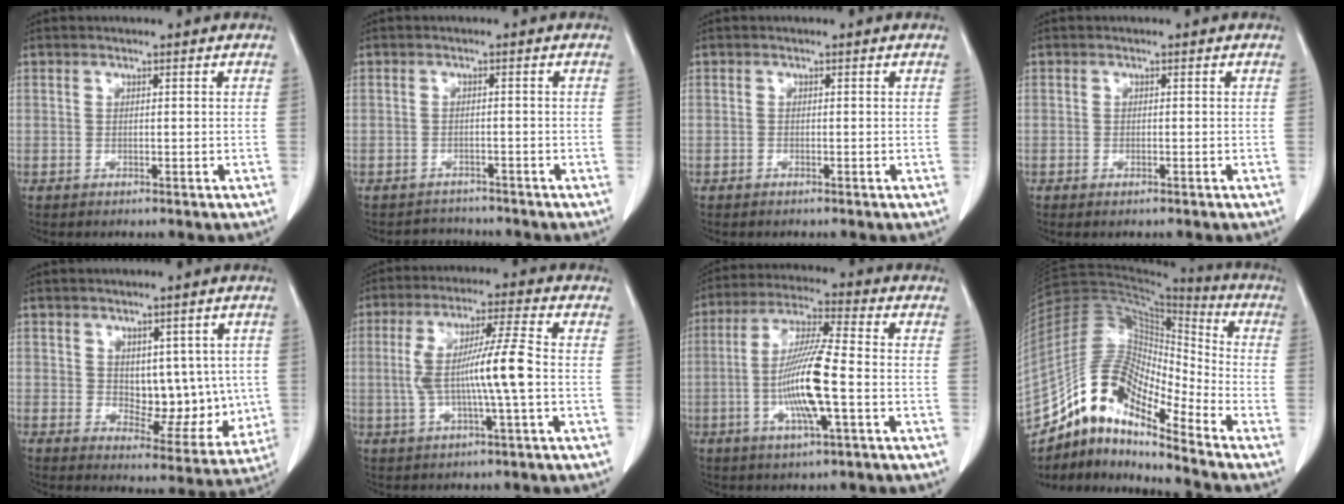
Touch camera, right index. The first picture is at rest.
{"total": 2.9, "force": [-2.8, 0.8, -0.6], "torque": [0.006, -0.002, -0.040]}
{"total": 0.0}
{"total": 0.9, "force": [-0.6, 0.2, 0.6], "torque": [-0.013, -0.002, -0.005]}
{"total": 8.9, "force": [1.2, 5.3, 7.1], "torque": [-0.075, -0.002, 0.033]}
{"total": 10.0, "force": [-0.7, -0.2, 9.9], "torque": [-0.192, 0.011, -0.015]}
{"total": 12.1, "force": [-2.5, 0.8, 11.8], "torque": [-0.230, -0.006, -0.052]}
{"total": 15.9, "force": [-12.2, 3.6, 9.4], "torque": [-0.172, 0.042, -0.220]}